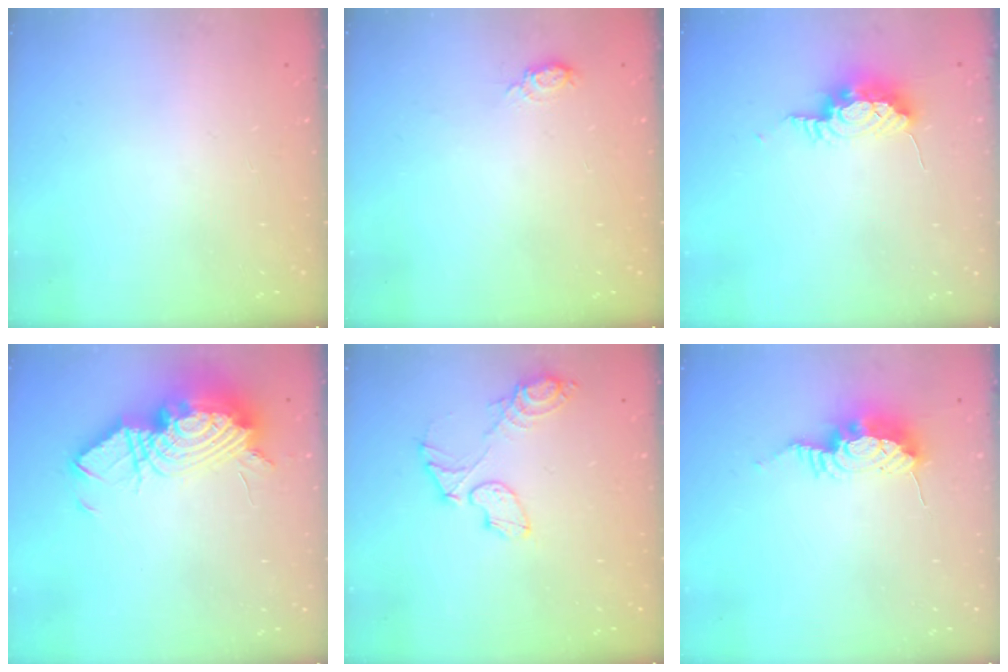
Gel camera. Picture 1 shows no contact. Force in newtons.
{"total": 4.8, "press": 4.8, "slide": 0.5}
{"total": 9.6, "press": 9.0, "slide": 3.6}
{"total": 20.7, "press": 20.6, "slide": 2.4}
{"total": 10.0, "press": 9.9, "slide": 0.7}
{"total": 9.6, "press": 9.6, "slide": 0.7}